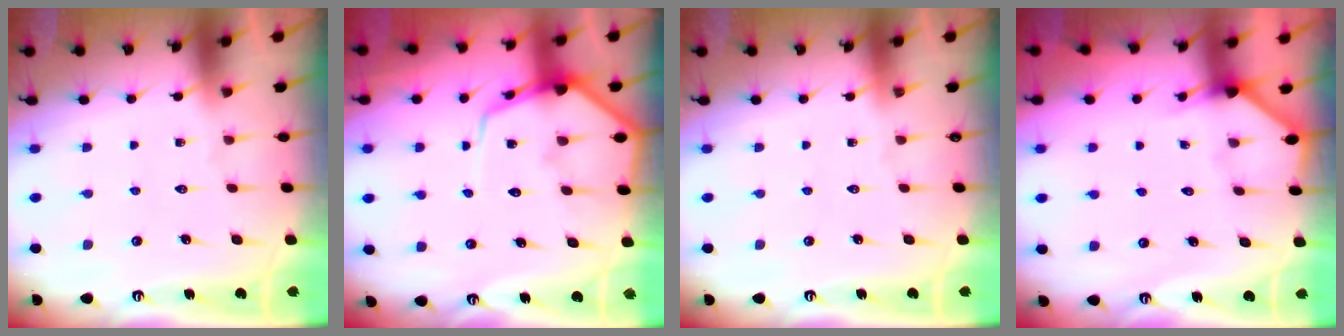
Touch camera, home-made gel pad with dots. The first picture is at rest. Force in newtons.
{"total": 9.8, "press": 9.7, "slide": 1.1}
{"total": 0.0}
{"total": 2.9, "press": 2.9, "slide": 0.2}